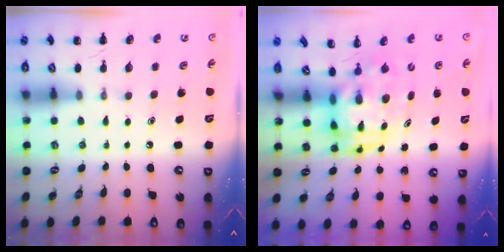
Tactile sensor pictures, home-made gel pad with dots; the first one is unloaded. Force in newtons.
{"total": 3.9, "press": 3.8, "slide": 0.8}